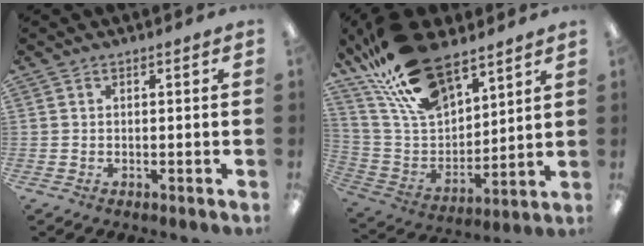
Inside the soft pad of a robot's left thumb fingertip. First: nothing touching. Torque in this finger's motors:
{"motor_torque": [2.03, 0.91, 1.39, -1.38, 0.42]}